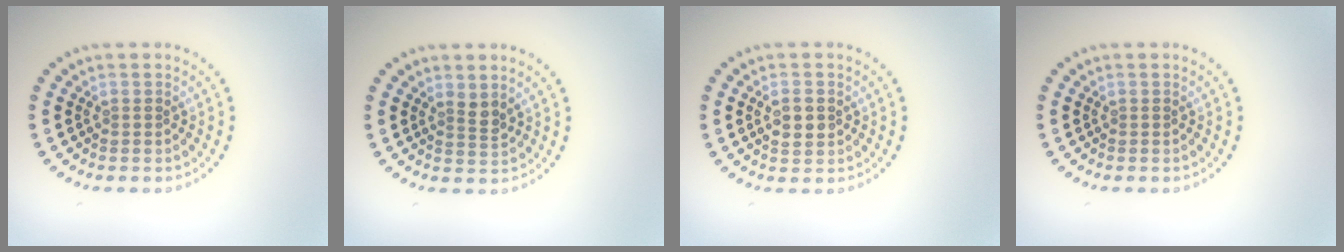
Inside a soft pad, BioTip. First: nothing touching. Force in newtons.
{"total": 1.3, "press": 1.0, "slide": 0.8}
{"total": 2.0, "press": 1.9, "slide": 0.3}
{"total": 0.0}